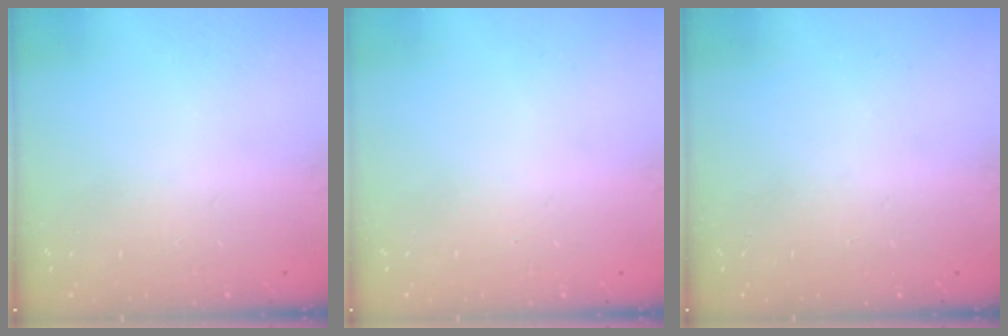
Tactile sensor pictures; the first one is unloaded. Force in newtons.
{"total": 0.0}
{"total": 0.0}